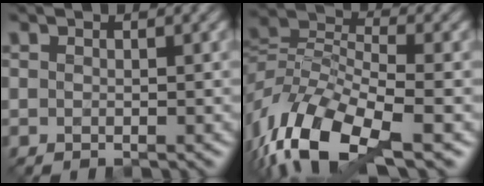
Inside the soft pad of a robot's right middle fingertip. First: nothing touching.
{"total": 9.8, "force": [-4.9, 4.5, 7.3], "torque": [-0.140, 0.000, -0.103]}